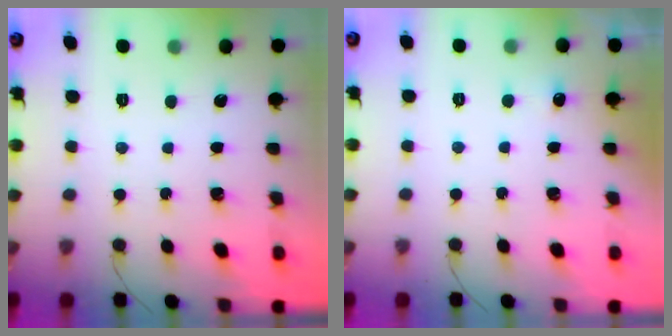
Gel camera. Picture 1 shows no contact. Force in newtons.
{"total": 2.5, "press": 2.2, "slide": 1.1}